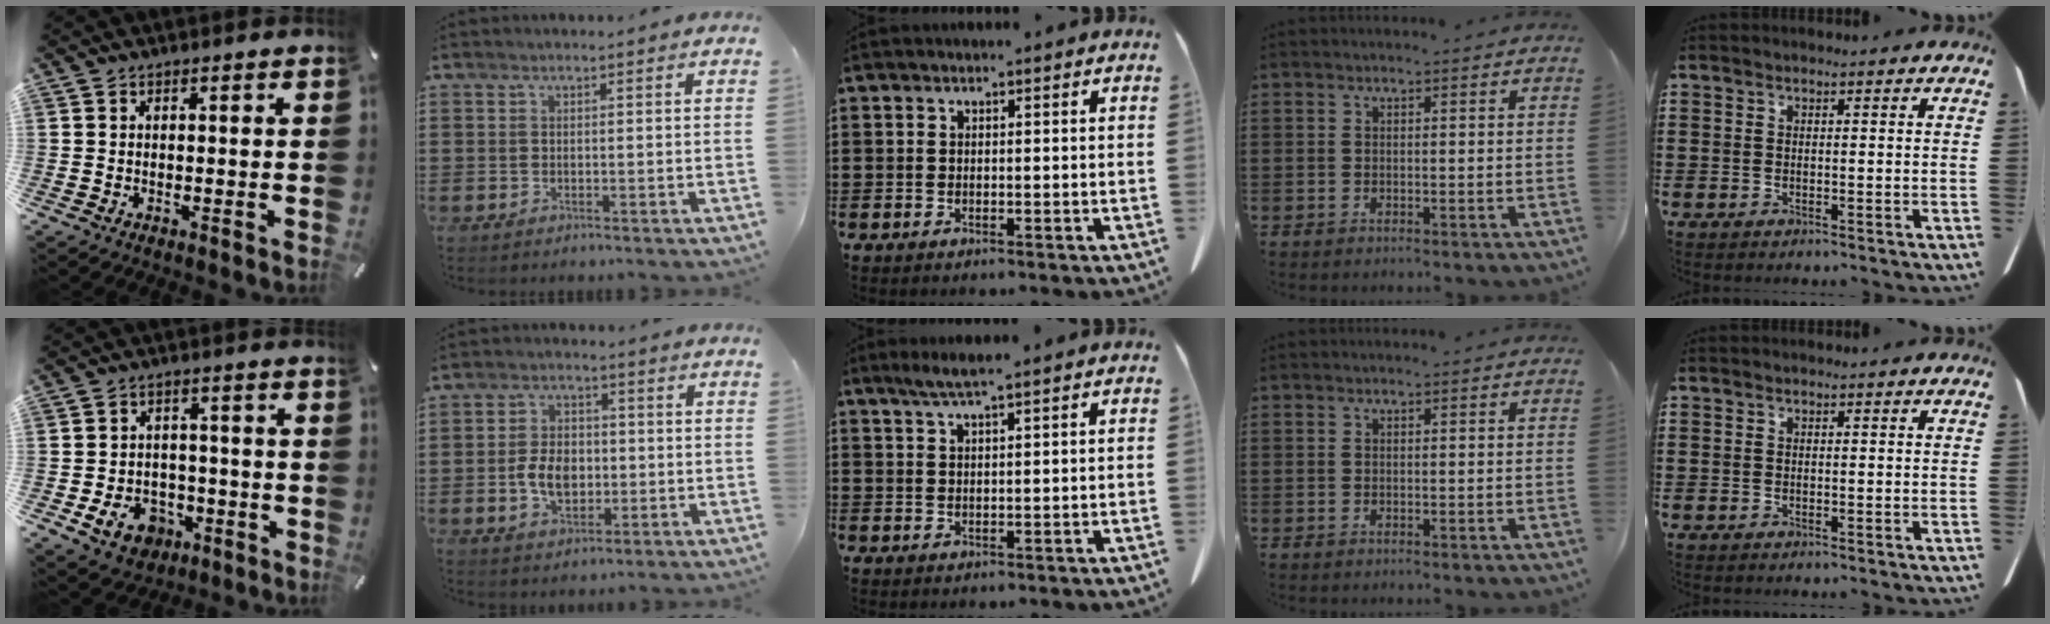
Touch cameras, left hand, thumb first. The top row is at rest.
{"thumb": {"total": 9.3, "force": [-4.1, 7.2, 4.3], "torque": [-0.091, 0.026, -0.073]}, "index": {"total": 6.4, "force": [-0.9, 4.2, 4.7], "torque": [-0.095, 0.002, -0.022]}, "middle": {"total": 2.6, "force": [1.9, -0.2, 1.8], "torque": [-0.037, 0.001, 0.034]}}